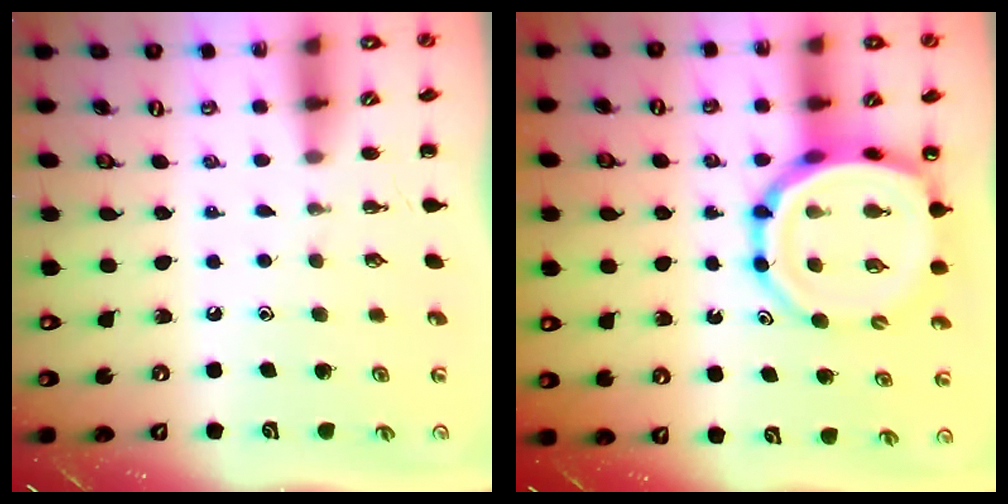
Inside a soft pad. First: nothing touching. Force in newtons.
{"total": 13.8, "press": 13.3, "slide": 3.8}